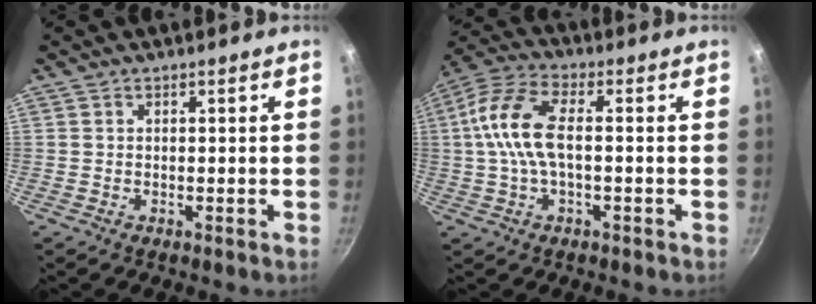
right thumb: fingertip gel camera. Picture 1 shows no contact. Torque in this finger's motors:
{"motor_torque": [0.64, 0.55, 1.89, -0.87, 0.66]}